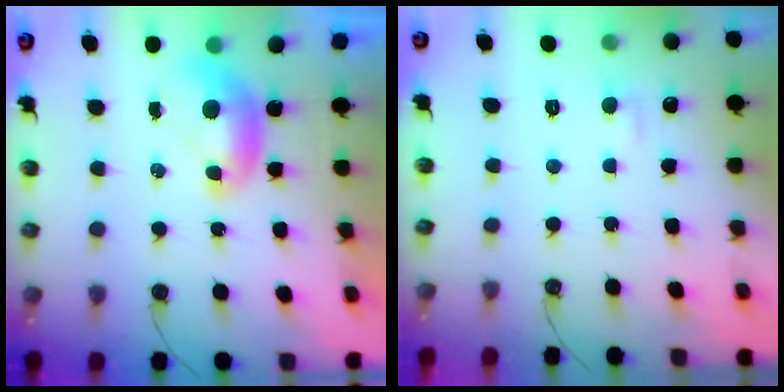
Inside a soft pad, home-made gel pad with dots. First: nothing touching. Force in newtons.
{"total": 2.1, "press": 2.1, "slide": 0.6}